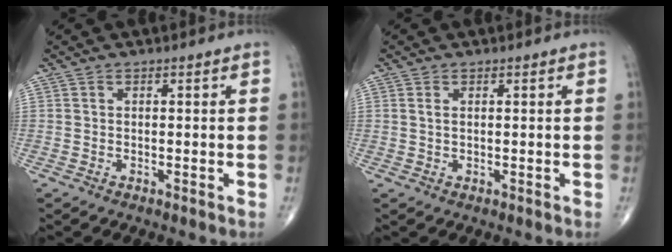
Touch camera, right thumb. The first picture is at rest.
{"total": 0.9, "force": [0.3, 0.4, 0.7], "torque": [-0.018, 0.005, 0.008]}